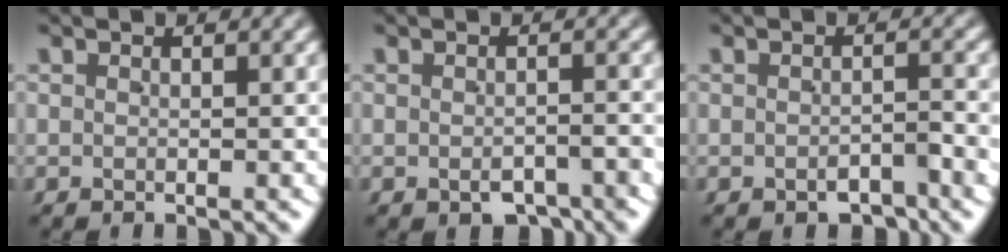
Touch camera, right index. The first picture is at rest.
{"total": 2.7, "force": [-2.0, 1.2, 1.4], "torque": [-0.018, -0.005, -0.030]}
{"total": 2.0, "force": [-1.6, 0.8, 1.0], "torque": [-0.010, 0.002, -0.026]}